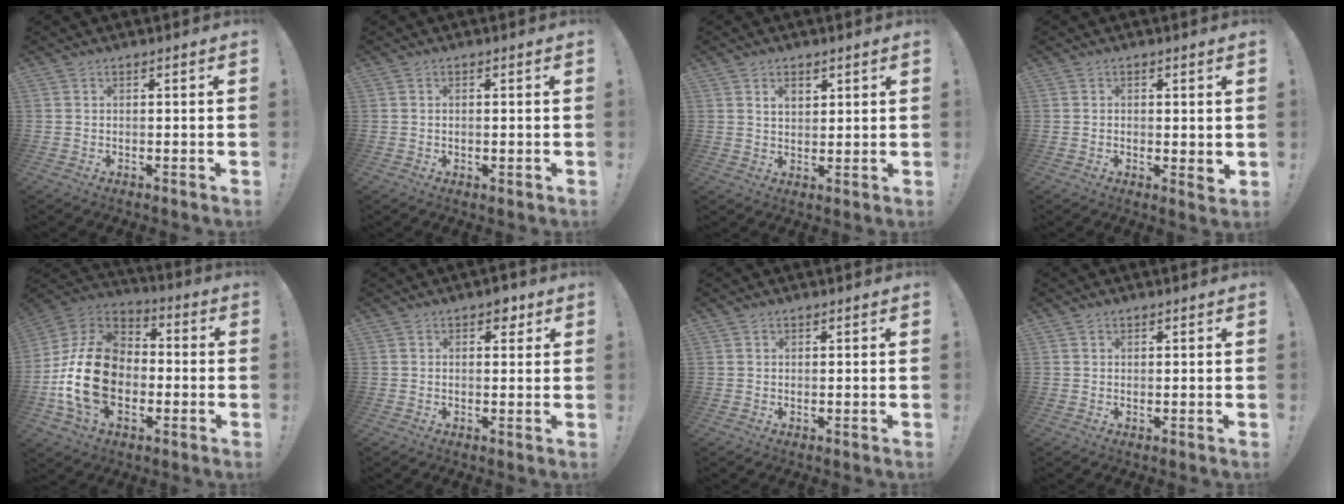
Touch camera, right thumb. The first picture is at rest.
{"total": 0.7, "force": [0.1, 0.3, 0.6], "torque": [-0.006, -0.001, 0.000]}
{"total": 3.8, "force": [2.3, 2.5, 1.6], "torque": [-0.023, -0.014, 0.040]}
{"total": 1.9, "force": [1.1, 0.9, 1.3], "torque": [-0.009, -0.011, 0.017]}
{"total": 21.7, "force": [-3.6, 15.3, 15.0], "torque": [-0.276, 0.028, -0.050]}
{"total": 3.4, "force": [2.0, 2.2, 1.8], "torque": [-0.010, -0.007, 0.031]}
{"total": 0.7, "force": [0.6, 0.4, 0.2], "torque": [0.004, -0.003, 0.010]}
{"total": 1.0, "force": [0.8, 0.6, 0.2], "torque": [0.003, -0.004, 0.014]}